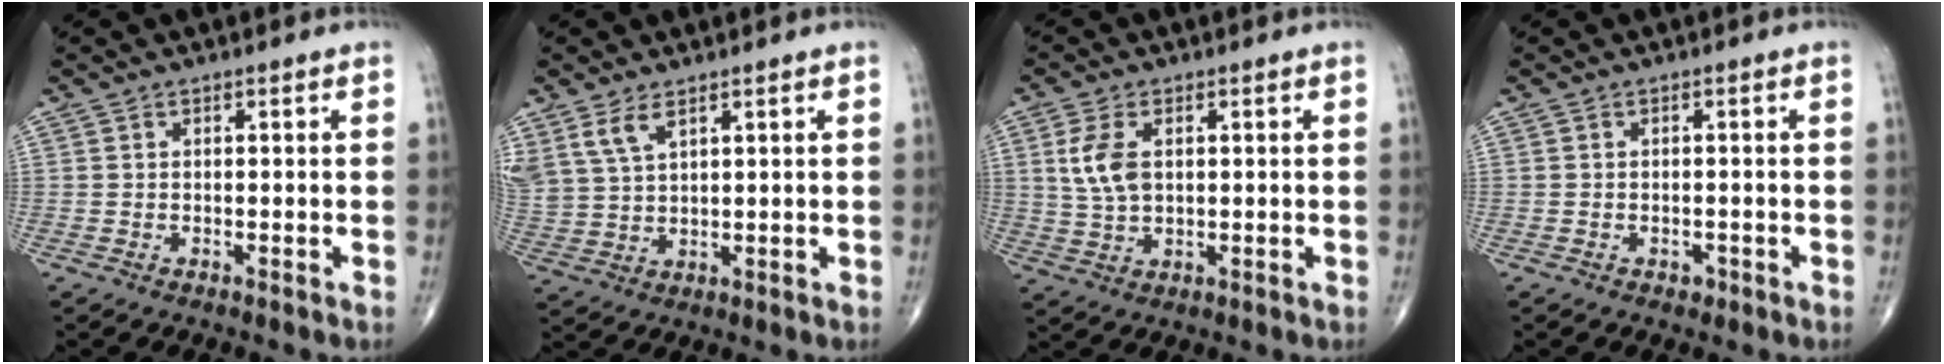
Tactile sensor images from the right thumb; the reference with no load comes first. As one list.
[{"total": 6.3, "force": [3.8, 2.8, 4.1], "torque": [-0.088, -0.010, 0.089]}, {"total": 6.8, "force": [1.6, 3.9, 5.3], "torque": [-0.112, -0.001, 0.035]}, {"total": 1.2, "force": [-0.7, 0.9, 0.5], "torque": [-0.006, 0.002, -0.009]}]